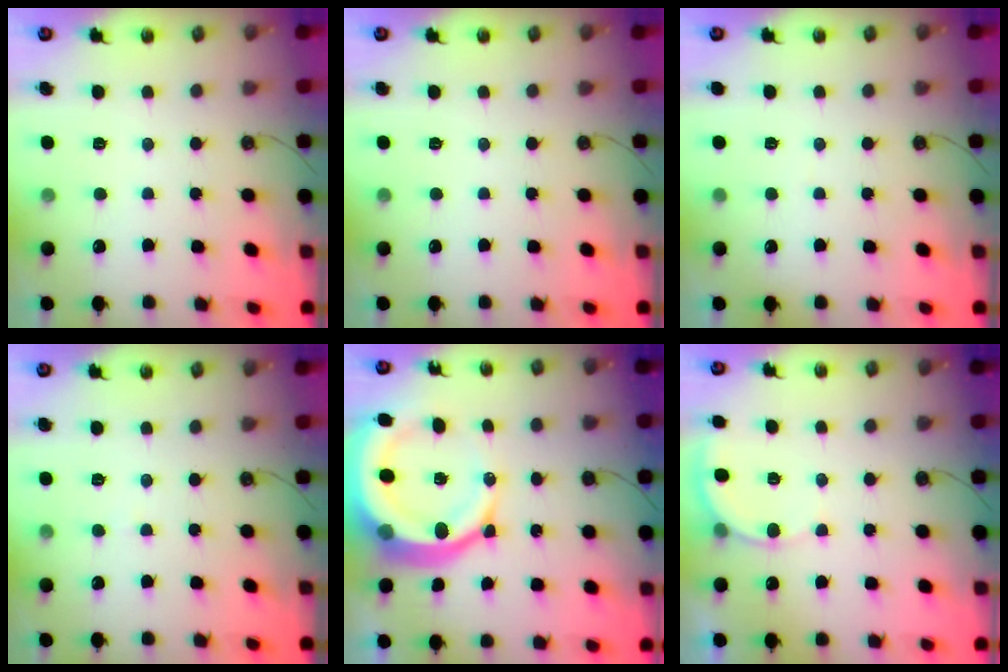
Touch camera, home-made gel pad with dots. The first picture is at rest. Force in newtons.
{"total": 0.0}
{"total": 1.4, "press": 1.4, "slide": 0.1}
{"total": 5.5, "press": 5.5, "slide": 0.6}
{"total": 19.8, "press": 19.6, "slide": 2.3}
{"total": 6.0, "press": 6.0, "slide": 0.9}